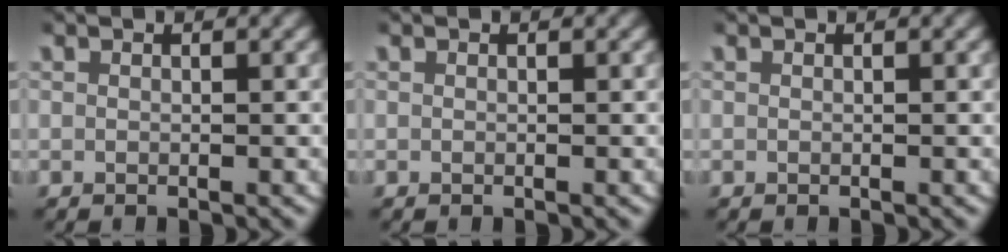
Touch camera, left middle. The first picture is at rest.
{"total": 0.0}
{"total": 0.0}